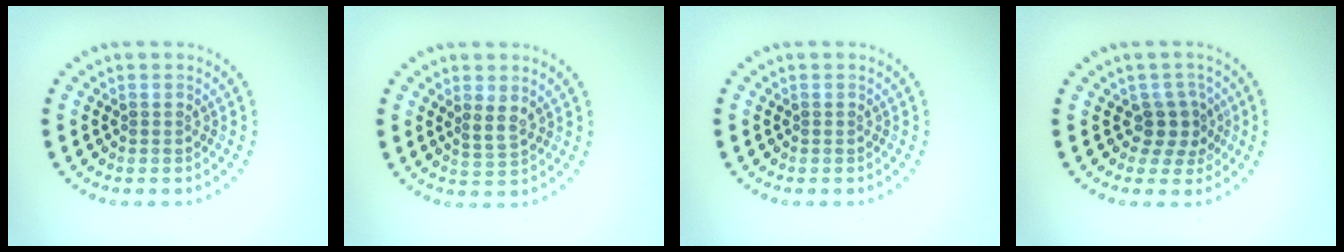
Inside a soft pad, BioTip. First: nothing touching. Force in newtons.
{"total": 1.7, "press": 1.3, "slide": 1.0}
{"total": 0.0}
{"total": 2.5, "press": 2.0, "slide": 1.6}